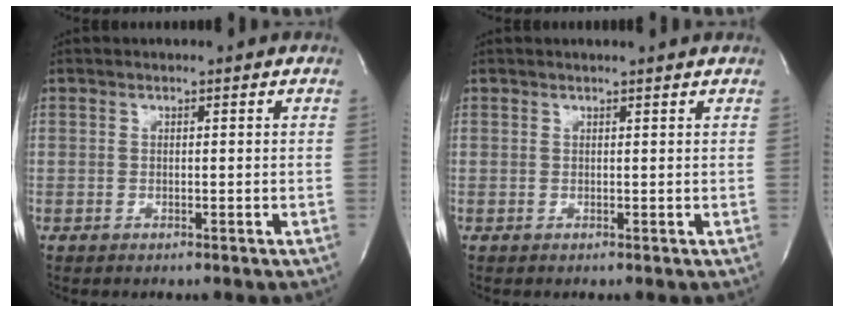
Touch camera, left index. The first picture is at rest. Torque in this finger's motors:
{"motor_torque": [0.20, -0.52, -0.05, 0.01]}